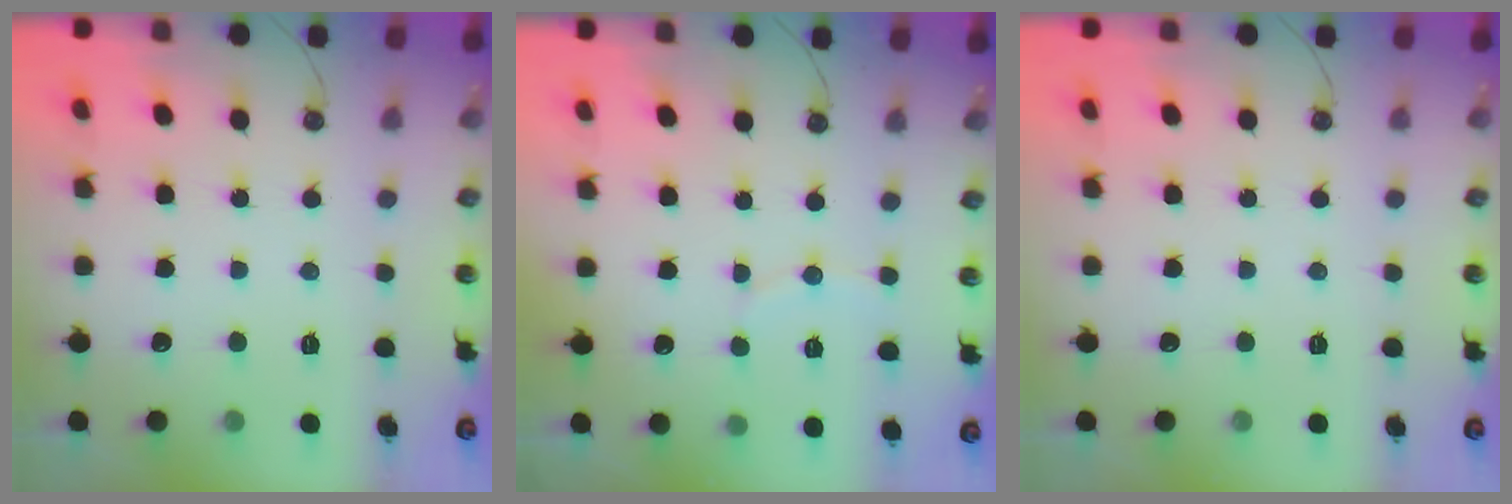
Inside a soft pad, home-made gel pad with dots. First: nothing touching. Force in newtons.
{"total": 5.0, "press": 4.9, "slide": 1.0}
{"total": 0.0}